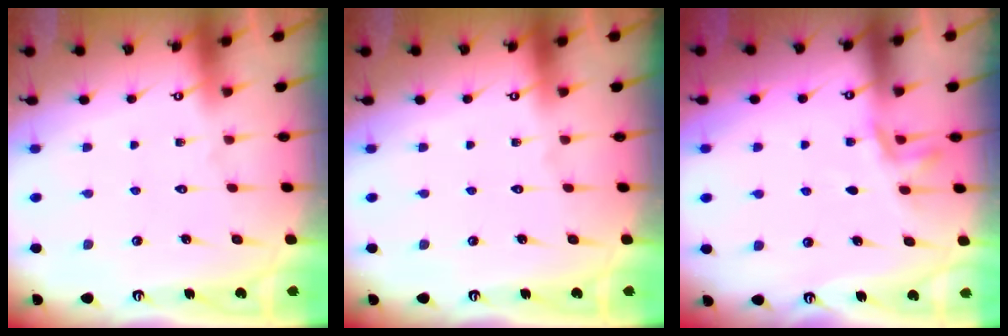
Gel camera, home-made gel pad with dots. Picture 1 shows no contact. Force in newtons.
{"total": 0.0}
{"total": 5.0, "press": 4.7, "slide": 1.7}